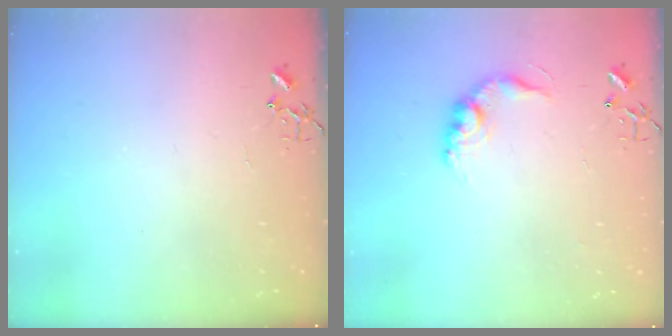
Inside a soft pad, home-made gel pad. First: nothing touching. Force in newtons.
{"total": 11.4, "press": 11.4, "slide": 0.6}